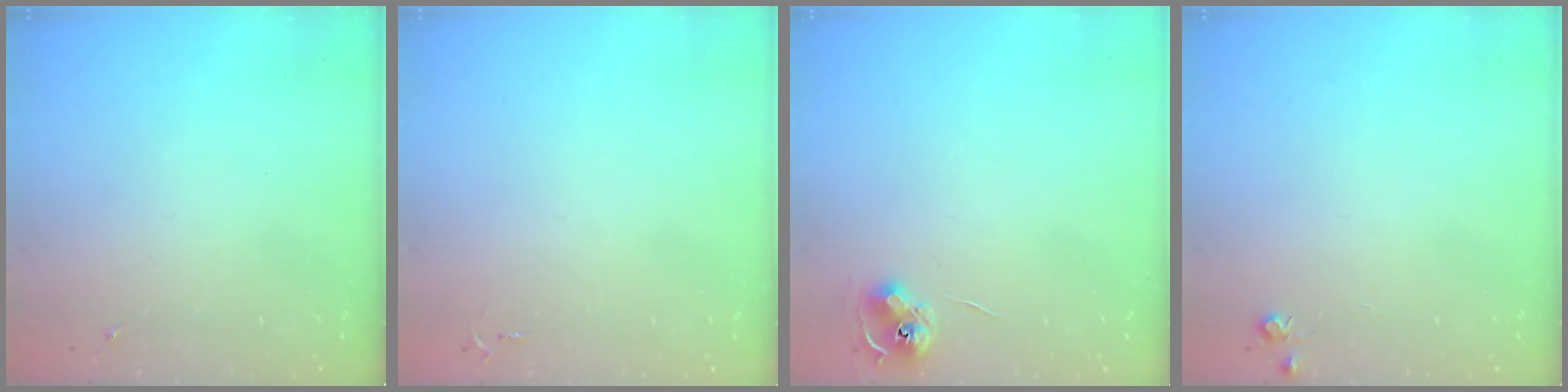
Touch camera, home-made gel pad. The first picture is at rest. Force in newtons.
{"total": 2.6, "press": 2.6, "slide": 0.4}
{"total": 6.6, "press": 6.6, "slide": 0.3}
{"total": 5.4, "press": 5.3, "slide": 0.7}